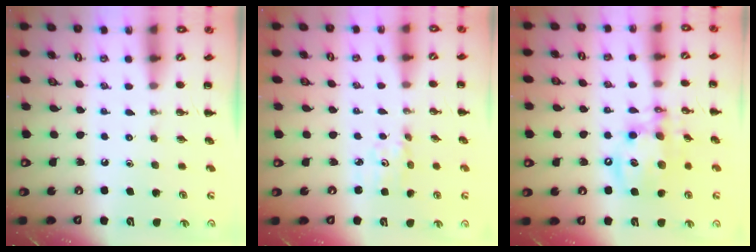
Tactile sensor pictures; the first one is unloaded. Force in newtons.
{"total": 2.0, "press": 2.0, "slide": 0.2}
{"total": 13.8, "press": 13.4, "slide": 3.1}